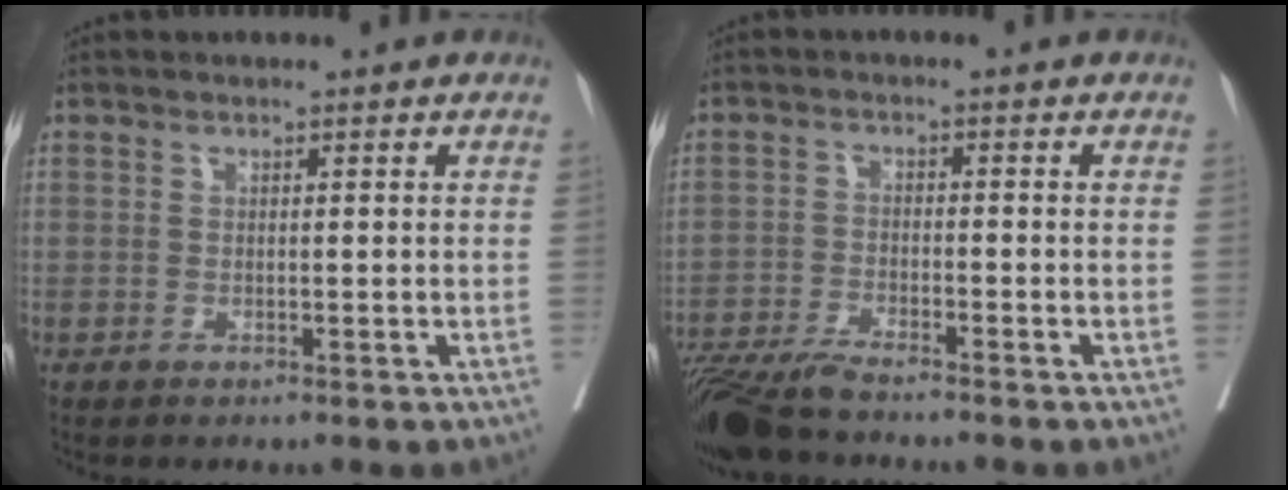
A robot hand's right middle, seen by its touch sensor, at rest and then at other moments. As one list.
[{"total": 7.8, "force": [-6.9, 0.0, 3.6], "torque": [-0.057, -0.024, -0.125]}]